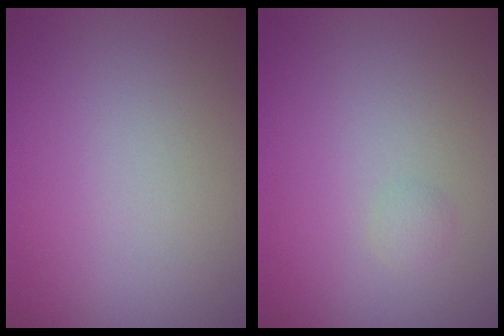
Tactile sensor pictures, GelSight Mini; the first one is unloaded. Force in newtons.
{"total": 0.8, "press": 0.8, "slide": 0.0}